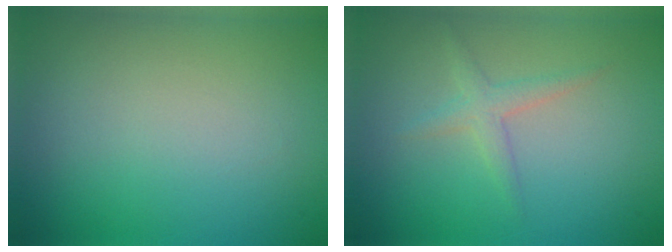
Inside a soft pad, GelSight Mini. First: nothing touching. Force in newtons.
{"total": 1.6, "press": 1.6, "slide": 0.1}